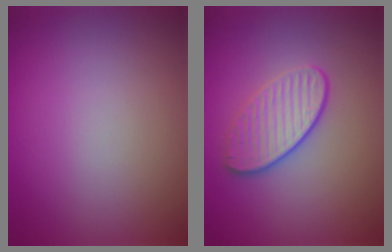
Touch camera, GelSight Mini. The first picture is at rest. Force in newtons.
{"total": 3.5, "press": 3.2, "slide": 1.3}